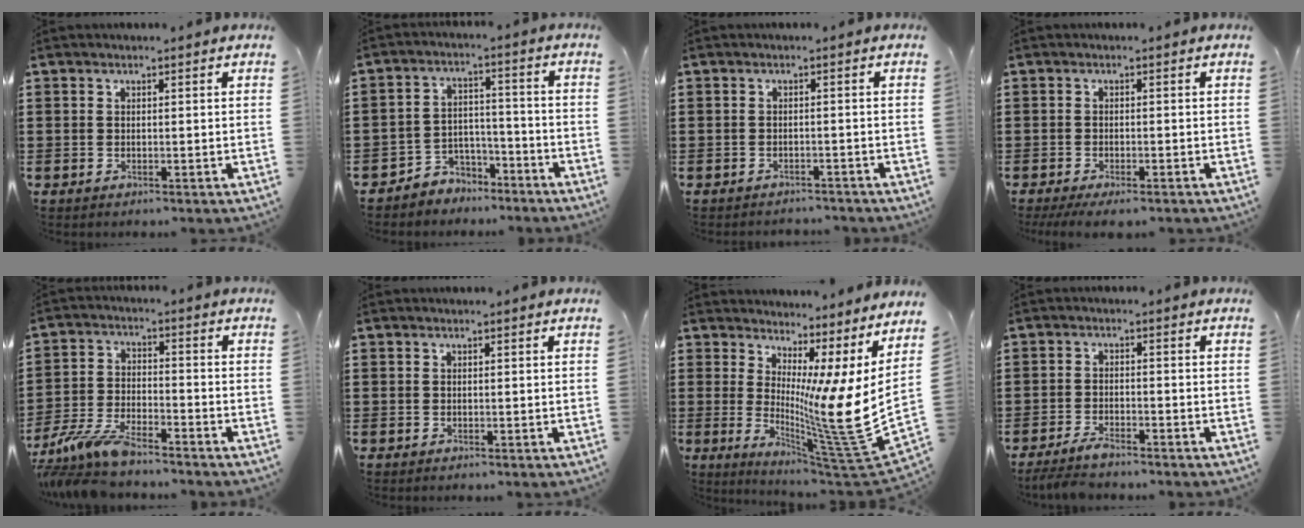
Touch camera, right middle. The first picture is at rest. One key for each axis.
{"total": 4.5, "fx": -4.0, "fy": 2.0, "fz": -0.3, "tx": -0.006, "ty": 0.004, "tz": -0.087}
{"total": 1.3, "fx": -1.2, "fy": 0.1, "fz": 0.0, "tx": -0.005, "ty": 0.001, "tz": -0.027}
{"total": 1.8, "fx": -1.5, "fy": 0.1, "fz": 0.9, "tx": -0.024, "ty": -0.004, "tz": -0.030}
{"total": 8.0, "fx": -7.1, "fy": 1.2, "fz": 3.5, "tx": -0.091, "ty": -0.005, "tz": -0.140}
{"total": 0.0}
{"total": 11.9, "fx": 2.2, "fy": 0.6, "fz": 11.7, "tx": -0.198, "ty": -0.074, "tz": 0.035}
{"total": 2.9, "fx": -2.7, "fy": 0.2, "fz": 1.2, "tx": -0.038, "ty": -0.005, "tz": -0.058}